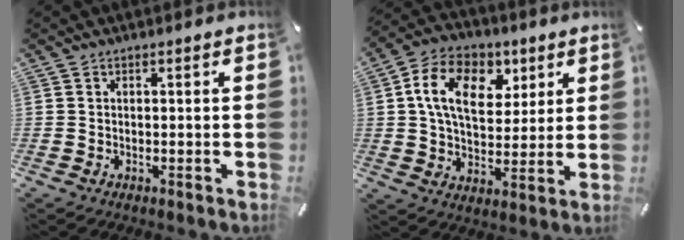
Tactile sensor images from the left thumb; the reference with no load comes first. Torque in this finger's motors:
{"motor_torque": [0.49, 0.66, 1.67, -1.10, 0.28]}